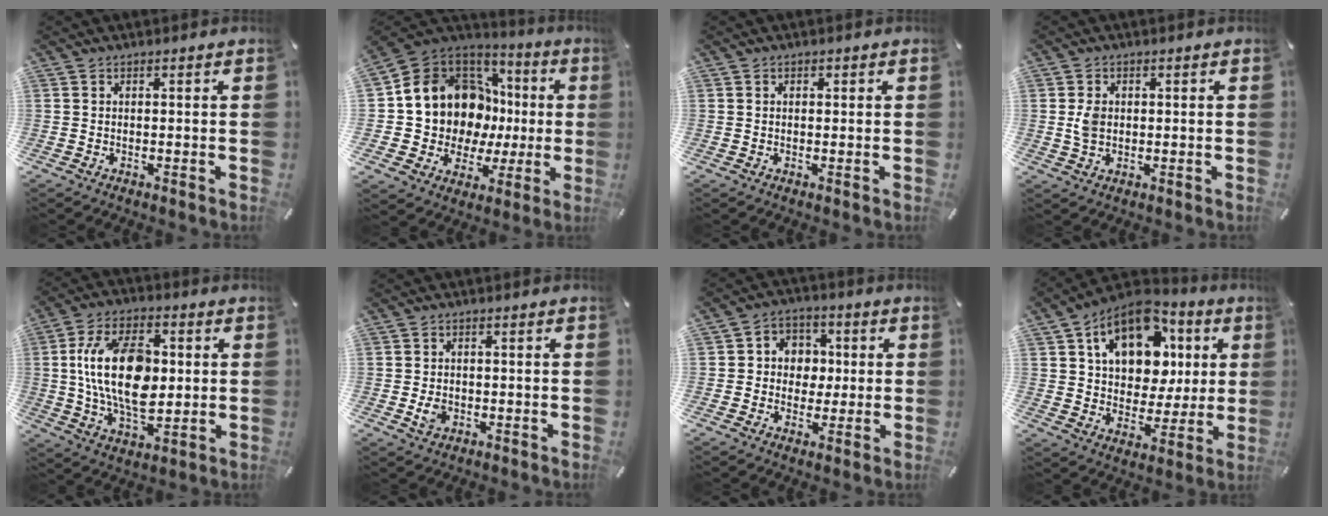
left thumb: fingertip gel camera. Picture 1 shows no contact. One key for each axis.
{"total": 15.0, "fx": 3.8, "fy": 13.3, "fz": 5.8, "tx": -0.110, "ty": -0.047, "tz": 0.093}
{"total": 0.7, "fx": 0.1, "fy": 0.6, "fz": 0.4, "tx": -0.007, "ty": 0.005, "tz": 0.001}
{"total": 3.9, "fx": 0.2, "fy": 3.0, "fz": 2.4, "tx": -0.047, "ty": 0.001, "tz": 0.001}
{"total": 18.5, "fx": 1.5, "fy": 11.4, "fz": 14.5, "tx": -0.290, "ty": 0.005, "tz": 0.022}
{"total": 2.8, "fx": -0.5, "fy": 2.2, "fz": 1.6, "tx": -0.027, "ty": -0.002, "tz": -0.013}
{"total": 6.8, "fx": -0.5, "fy": 6.6, "fz": 1.9, "tx": -0.027, "ty": 0.010, "tz": -0.014}
{"total": 16.9, "fx": 7.4, "fy": 12.2, "fz": 9.0, "tx": -0.146, "ty": -0.023, "tz": 0.137}